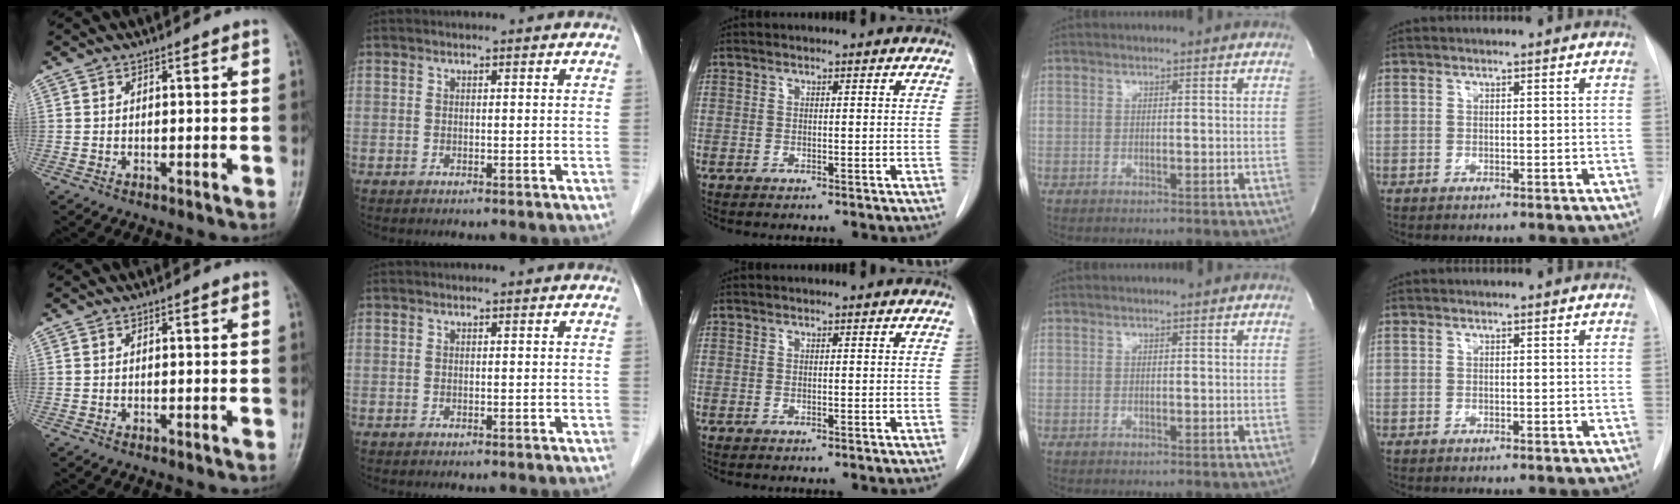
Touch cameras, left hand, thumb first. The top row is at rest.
{}